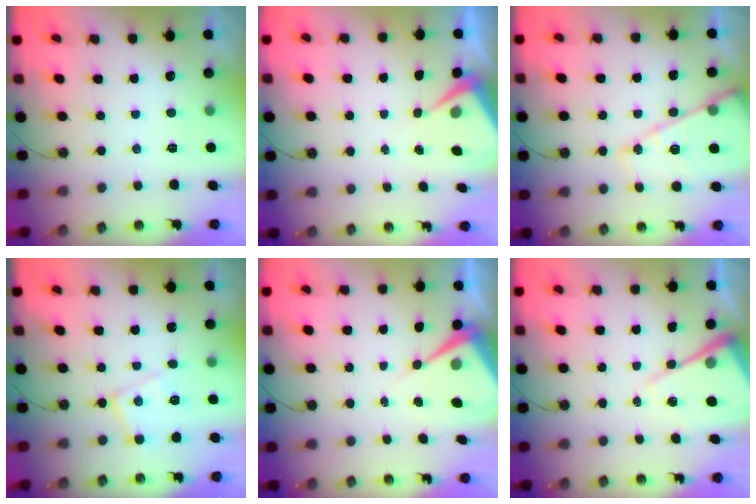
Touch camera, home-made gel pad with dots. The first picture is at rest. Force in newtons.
{"total": 5.8, "press": 5.7, "slide": 0.7}
{"total": 14.3, "press": 14.2, "slide": 1.4}
{"total": 11.8, "press": 11.8, "slide": 0.8}
{"total": 7.7, "press": 7.7, "slide": 0.6}
{"total": 10.8, "press": 10.8, "slide": 0.9}